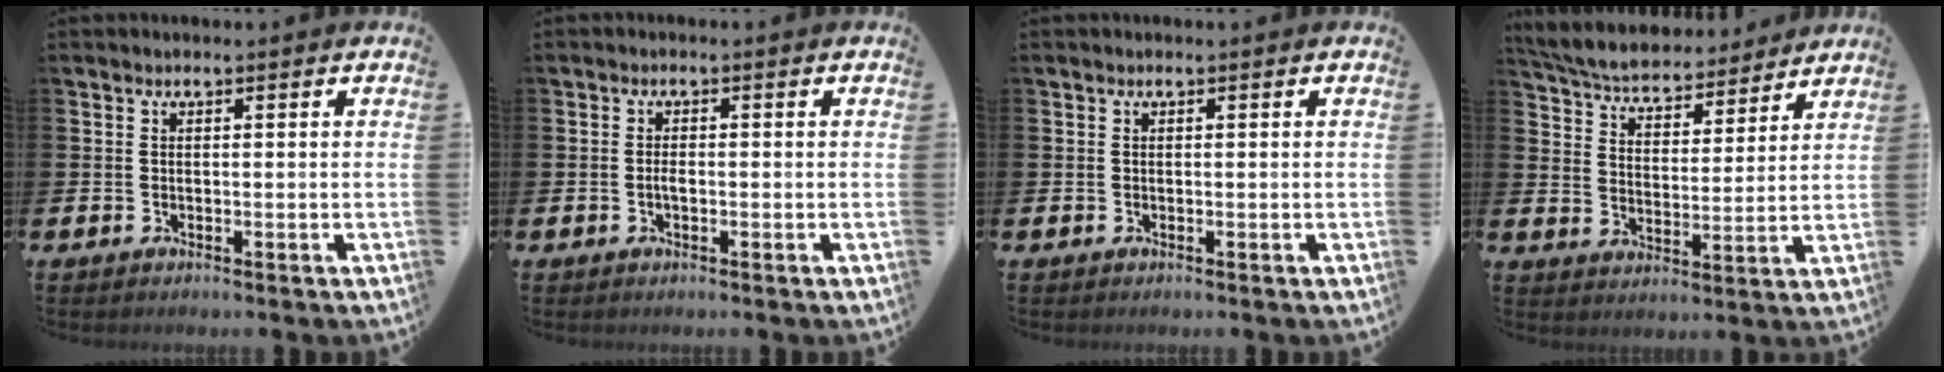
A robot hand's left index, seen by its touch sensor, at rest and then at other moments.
{"total": 1.2, "force": [-0.3, 0.5, 1.1], "torque": [-0.018, -0.001, -0.006]}
{"total": 0.0}
{"total": 6.0, "force": [5.7, 1.3, 1.1], "torque": [-0.054, -0.043, 0.098]}